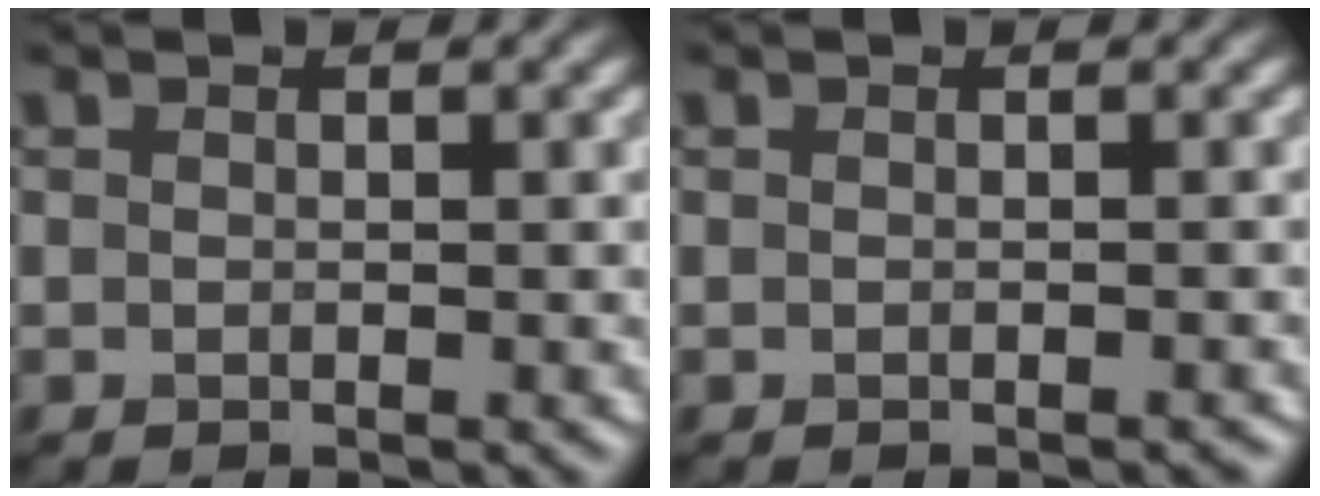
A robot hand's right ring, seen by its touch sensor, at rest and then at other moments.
{"total": 0.6, "force": [-0.6, 0.1, 0.2], "torque": [-0.001, 0.001, -0.008]}